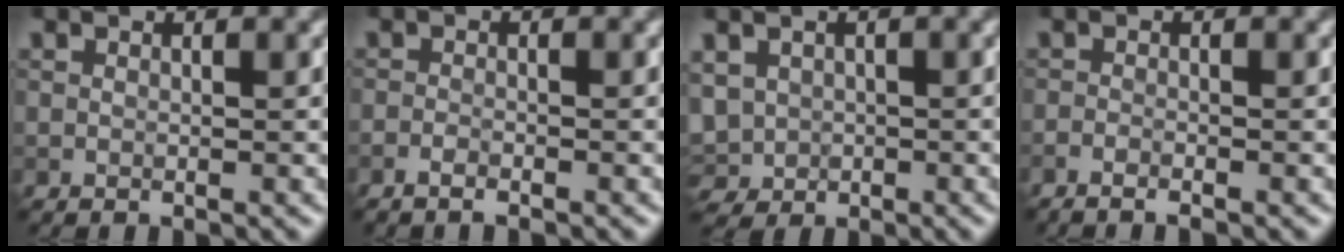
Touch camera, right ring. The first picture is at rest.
{"total": 1.1, "force": [-0.8, 0.2, 0.7], "torque": [-0.014, -0.001, -0.017]}
{"total": 3.7, "force": [-0.4, 3.2, 1.9], "torque": [-0.052, -0.007, -0.003]}
{"total": 1.4, "force": [-1.0, 0.2, 1.0], "torque": [-0.017, -0.001, -0.024]}